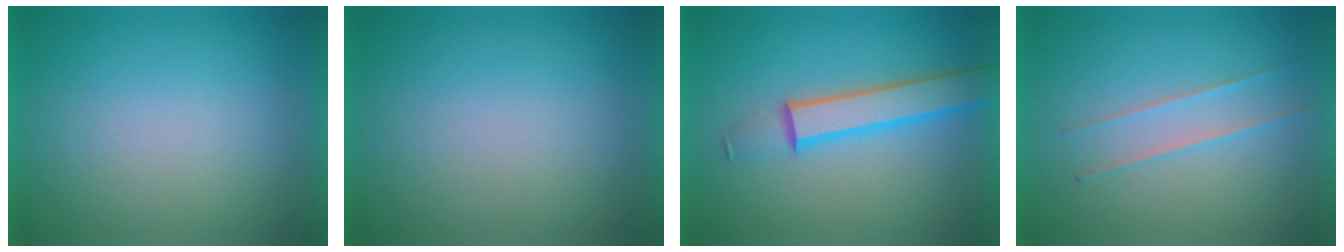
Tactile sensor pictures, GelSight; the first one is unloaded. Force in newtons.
{"total": 0.0}
{"total": 4.7}
{"total": 1.9}